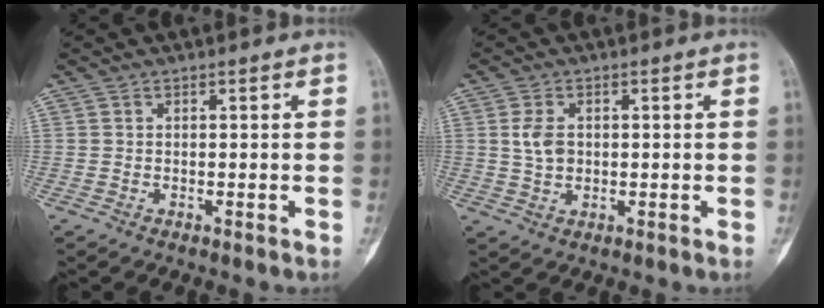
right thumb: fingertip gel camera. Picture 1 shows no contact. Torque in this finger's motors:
{"motor_torque": [-0.82, 0.38, 0.40, -0.28, 0.04]}